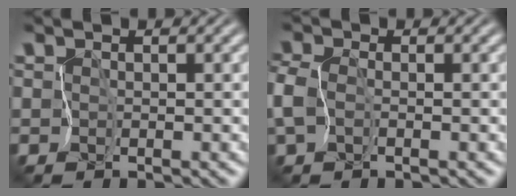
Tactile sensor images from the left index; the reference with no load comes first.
{"total": 2.6, "force": [-0.7, 1.6, 2.0], "torque": [-0.059, -0.002, -0.021]}